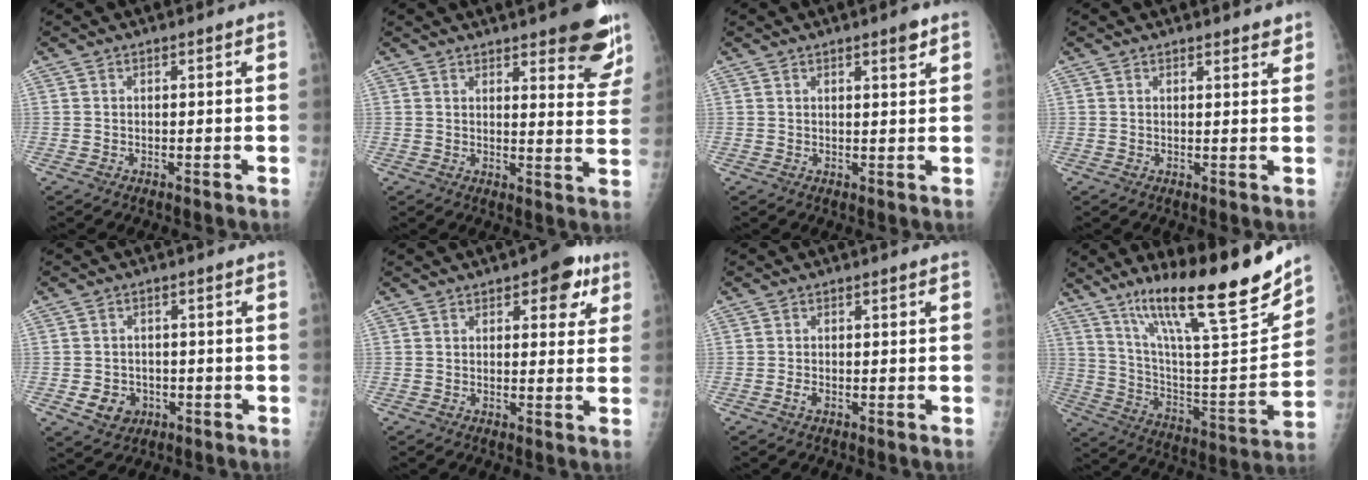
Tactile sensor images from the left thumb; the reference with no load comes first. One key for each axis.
{"total": 12.8, "fx": 9.1, "fy": 3.5, "fz": 8.3, "tx": -0.061, "ty": -0.053, "tz": 0.103}
{"total": 2.8, "fx": 1.8, "fy": 0.6, "fz": 2.0, "tx": -0.025, "ty": -0.011, "tz": 0.025}
{"total": 2.8, "fx": 2.4, "fy": 0.8, "fz": 1.1, "tx": 0.002, "ty": -0.010, "tz": 0.028}
{"total": 5.1, "fx": -1.6, "fy": 4.3, "fz": 2.1, "tx": -0.018, "ty": 0.006, "tz": -0.018}
{"total": 6.9, "fx": 3.3, "fy": 3.4, "fz": 4.9, "tx": -0.027, "ty": -0.008, "tz": 0.032}
{"total": 1.2, "fx": -0.6, "fy": 0.6, "fz": 0.9, "tx": -0.019, "ty": 0.000, "tz": -0.012}
{"total": 25.9, "fx": 17.8, "fy": 4.5, "fz": 18.3, "tx": -0.273, "ty": -0.072, "tz": 0.303}